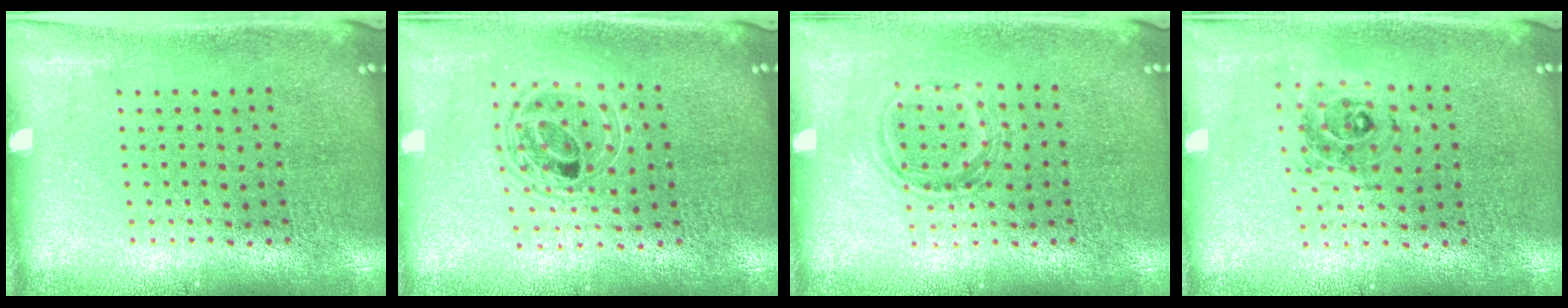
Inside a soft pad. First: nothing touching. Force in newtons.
{"total": 1.6, "press": 1.3, "slide": 0.9}
{"total": 1.1, "press": 0.9, "slide": 0.6}
{"total": 0.7, "press": 0.7, "slide": 0.2}